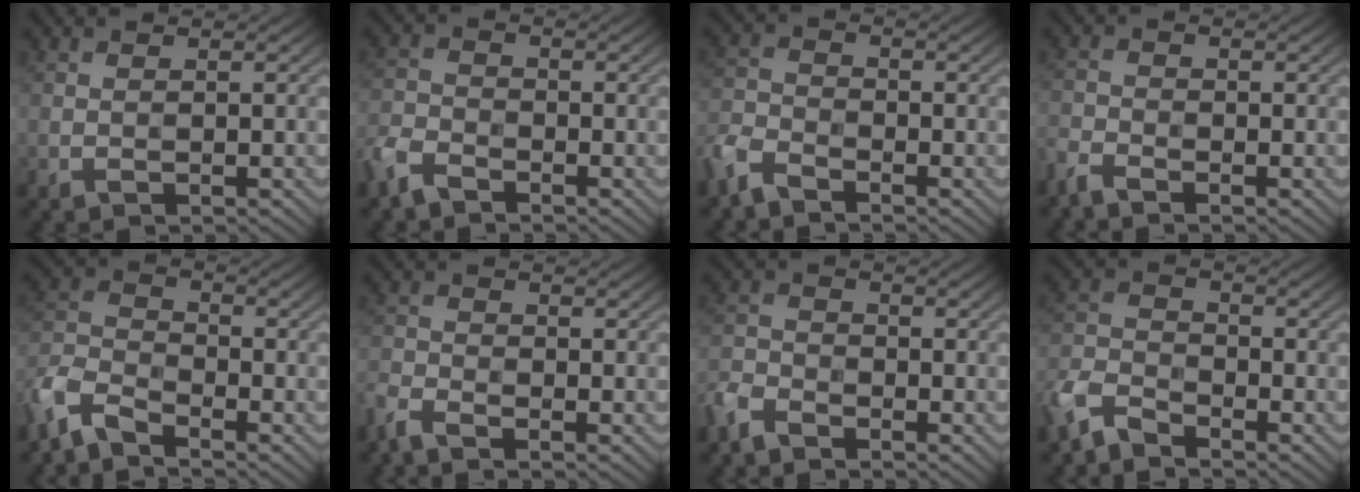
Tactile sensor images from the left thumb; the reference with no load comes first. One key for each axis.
{"total": 5.0, "fx": -3.7, "fy": 2.5, "fz": 2.4, "tx": -0.061, "ty": -0.011, "tz": -0.084}
{"total": 5.5, "fx": -4.1, "fy": 2.6, "fz": 2.6, "tx": -0.068, "ty": -0.013, "tz": -0.096}
{"total": 2.9, "fx": -2.7, "fy": 0.7, "fz": 1.0, "tx": -0.031, "ty": -0.014, "tz": -0.054}
{"total": 7.5, "fx": -5.6, "fy": 3.0, "fz": 3.9, "tx": -0.095, "ty": -0.013, "tz": -0.124}
{"total": 3.3, "fx": -3.0, "fy": 0.8, "fz": 1.3, "tx": -0.039, "ty": -0.014, "tz": -0.061}
{"total": 4.5, "fx": -3.6, "fy": 2.1, "fz": 1.7, "tx": -0.049, "ty": -0.013, "tz": -0.081}
{"total": 6.2, "fx": -4.9, "fy": 2.7, "fz": 2.8, "tx": -0.069, "ty": -0.011, "tz": -0.112}